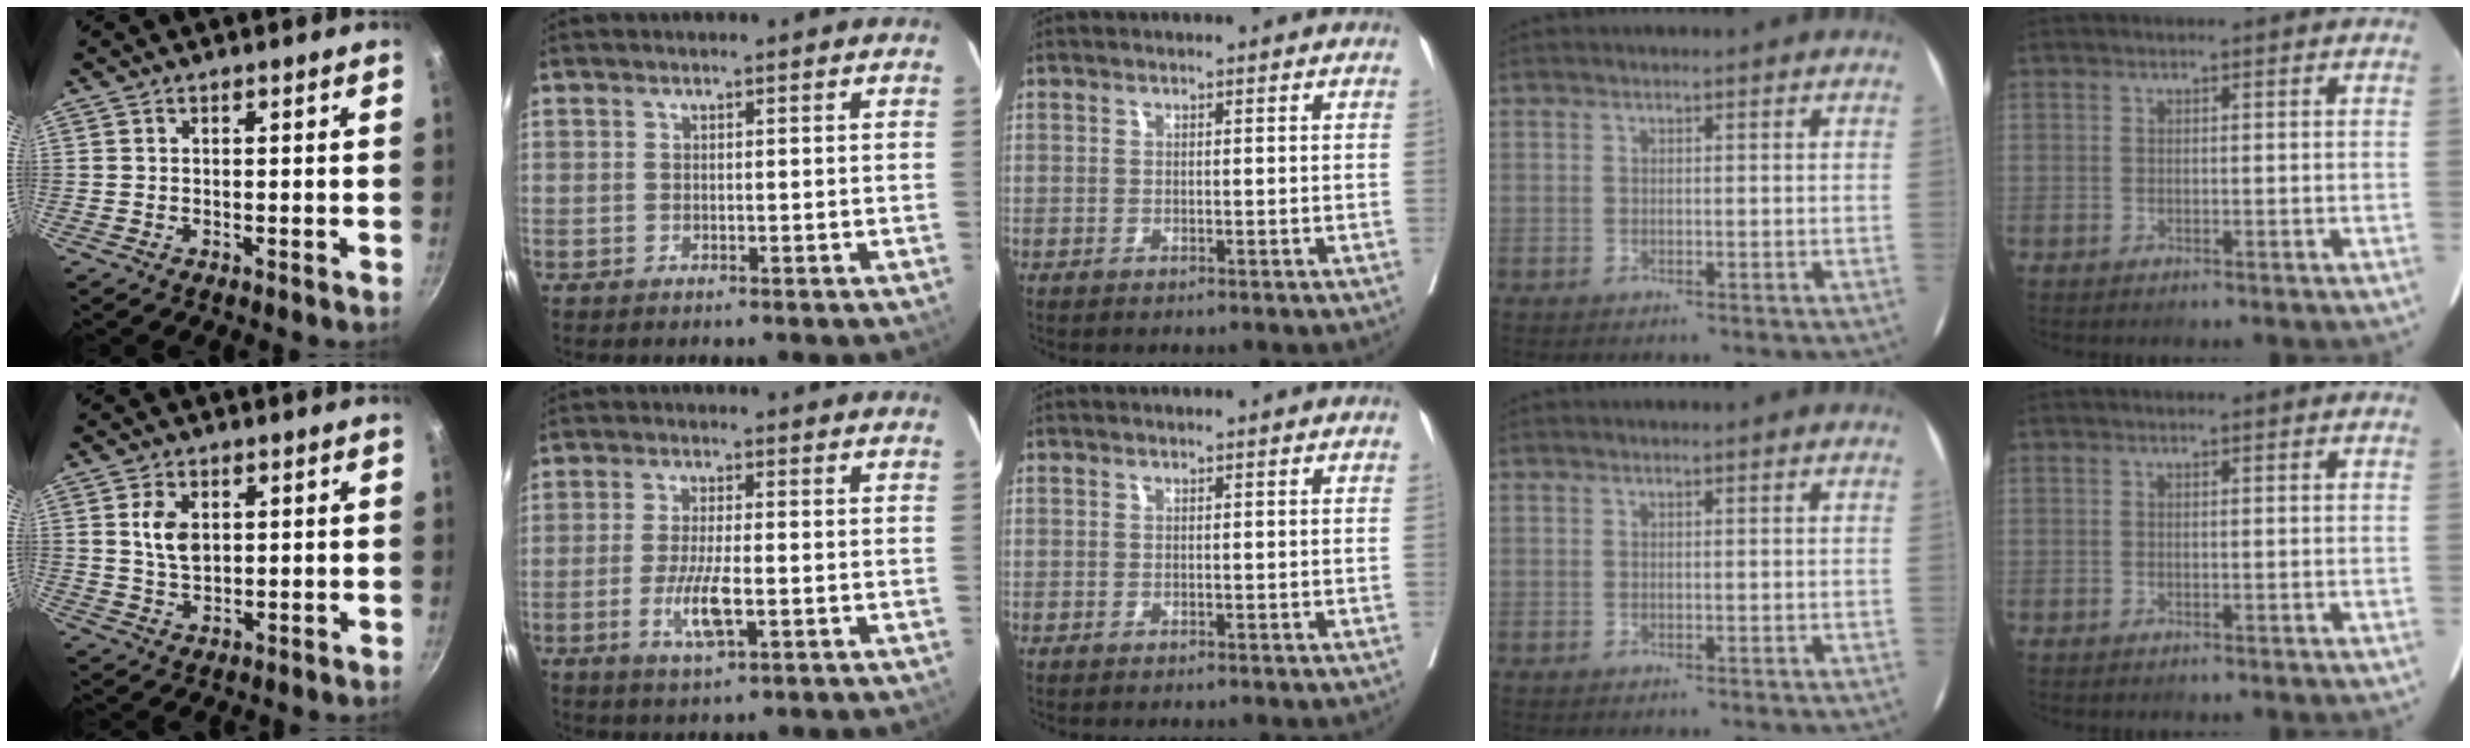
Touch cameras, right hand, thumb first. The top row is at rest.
{"thumb": {"total": 5.3, "force": [1.4, 3.2, 4.0], "torque": [-0.069, -0.009, 0.029]}, "index": {"total": 6.3, "force": [-1.8, 1.1, 6.0], "torque": [-0.121, -0.011, -0.031]}}